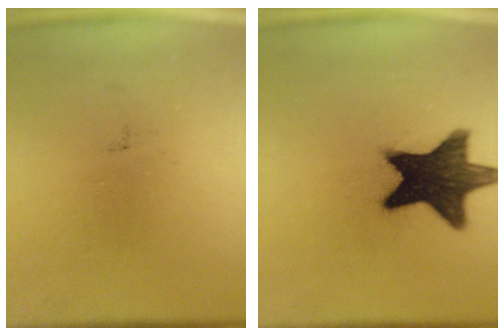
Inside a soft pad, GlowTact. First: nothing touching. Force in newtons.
{"total": 15.8}